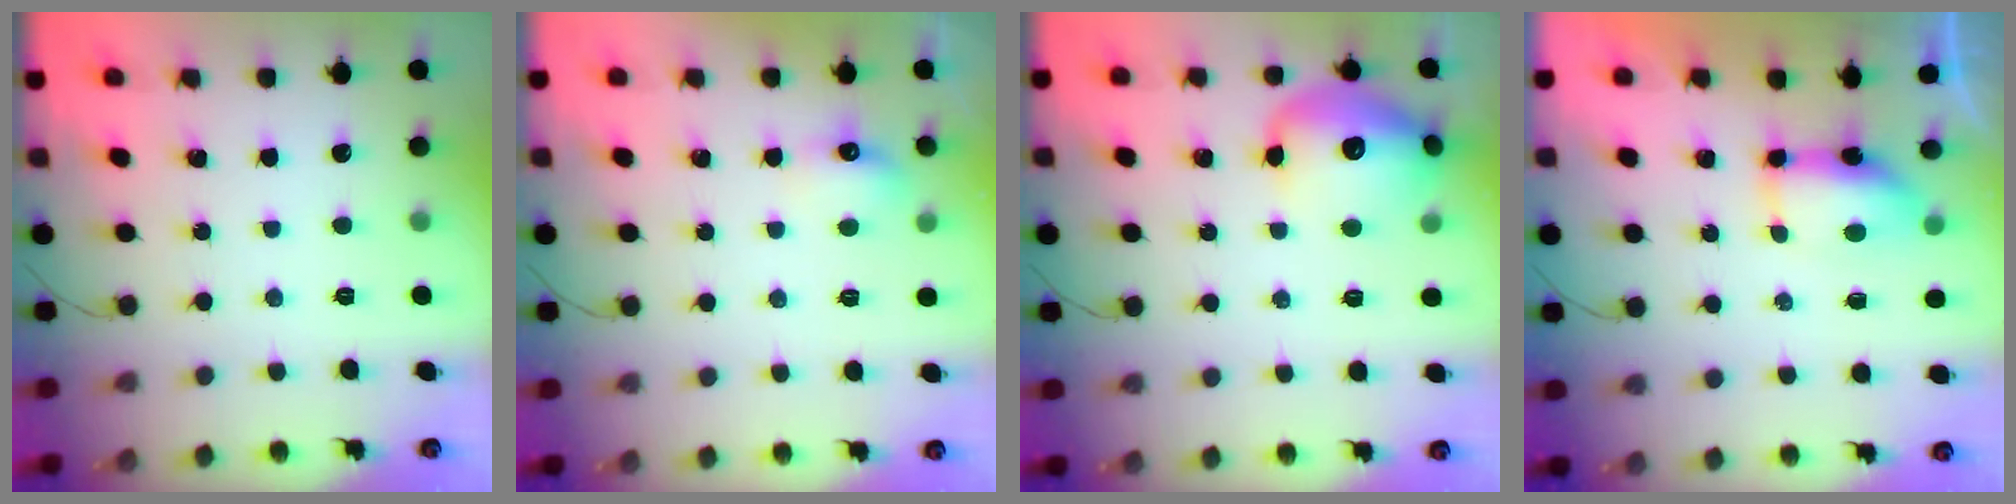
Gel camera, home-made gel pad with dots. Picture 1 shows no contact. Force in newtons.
{"total": 6.0, "press": 5.9, "slide": 1.2}
{"total": 14.9, "press": 14.8, "slide": 1.4}
{"total": 6.5, "press": 6.5, "slide": 0.4}